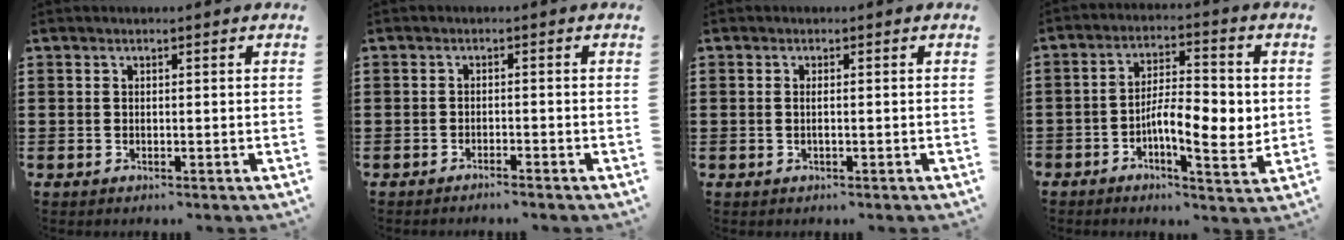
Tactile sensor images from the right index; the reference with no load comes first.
{"total": 1.4, "force": [-1.4, -0.3, 0.3], "torque": [-0.009, -0.001, -0.026]}
{"total": 0.9, "force": [-0.2, 0.0, 0.9], "torque": [-0.017, -0.002, -0.003]}
{"total": 7.9, "force": [-1.3, 2.8, 7.3], "torque": [-0.119, 0.002, -0.026]}